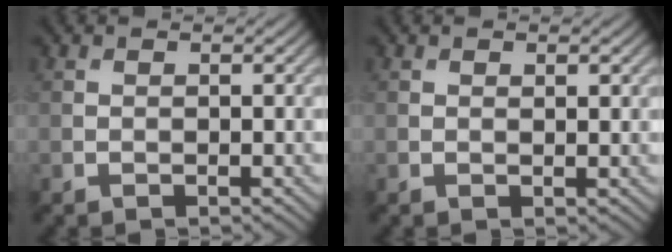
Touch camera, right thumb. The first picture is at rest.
{"total": 0.8, "force": [0.4, 0.3, 0.6], "torque": [-0.009, -0.003, 0.009]}